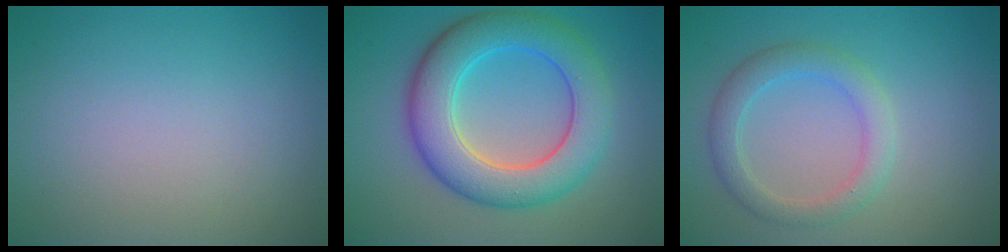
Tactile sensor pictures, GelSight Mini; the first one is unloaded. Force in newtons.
{"total": 8.1, "press": 8.1, "slide": 0.1}
{"total": 3.1, "press": 3.0, "slide": 0.4}